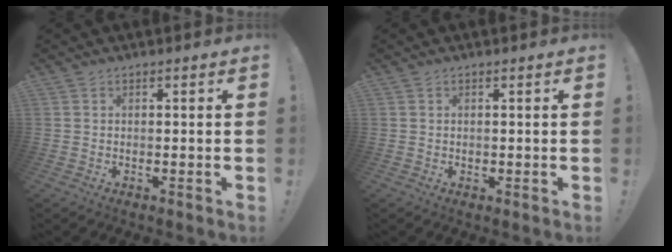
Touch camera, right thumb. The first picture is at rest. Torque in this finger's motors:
{"motor_torque": [0.02, 0.37, 0.19, -0.24, 0.05]}